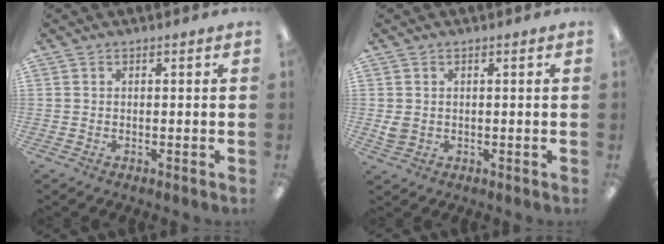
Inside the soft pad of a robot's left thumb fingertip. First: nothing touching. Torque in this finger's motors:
{"motor_torque": [-0.34, 0.43, 0.21, -0.29, 0.00]}